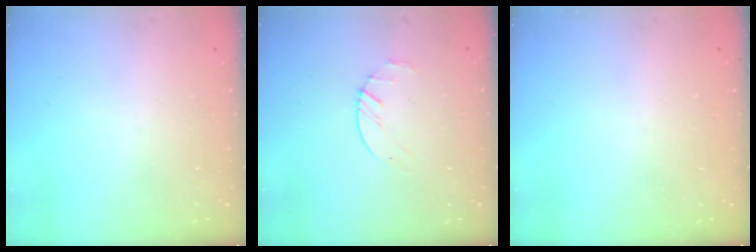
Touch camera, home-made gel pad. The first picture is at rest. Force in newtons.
{"total": 2.2, "press": 2.2, "slide": 0.3}
{"total": 0.0}